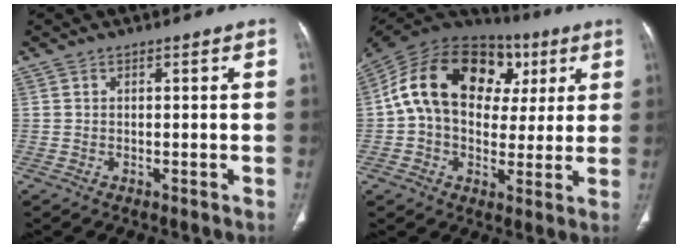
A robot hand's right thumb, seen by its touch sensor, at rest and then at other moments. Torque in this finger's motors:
{"motor_torque": [2.40, 2.61, 1.45, -0.99, 0.58]}